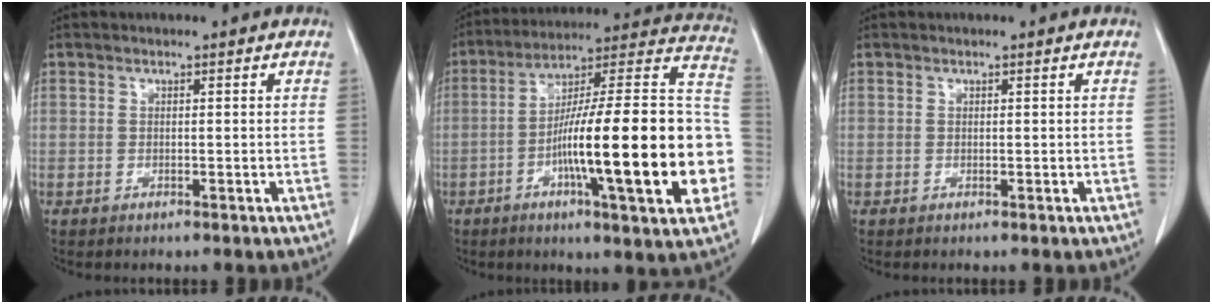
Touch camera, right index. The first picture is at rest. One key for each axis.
{"total": 27.1, "fx": -5.9, "fy": 2.4, "fz": 26.3, "tx": -0.327, "ty": 0.010, "tz": -0.099}
{"total": 0.0}